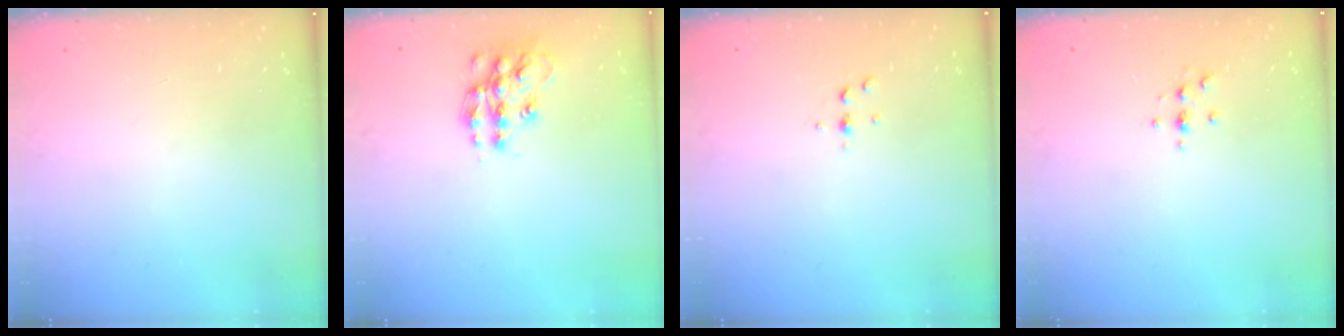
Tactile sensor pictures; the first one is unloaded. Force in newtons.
{"total": 13.3, "press": 13.3, "slide": 0.9}
{"total": 2.5, "press": 2.4, "slide": 0.2}
{"total": 2.4, "press": 2.4, "slide": 0.3}